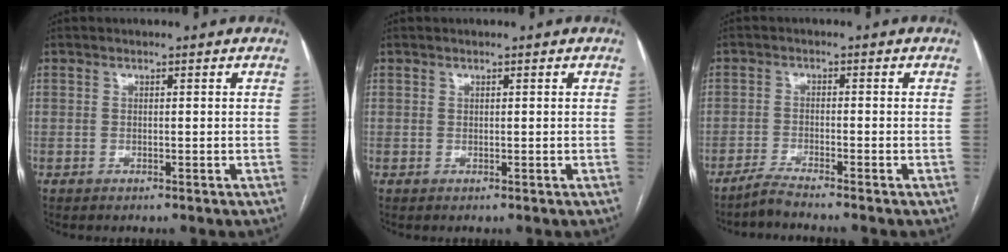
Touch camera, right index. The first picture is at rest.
{"total": 0.0}
{"total": 3.1, "force": [-2.8, -1.0, 0.7], "torque": [-0.021, -0.011, -0.059]}